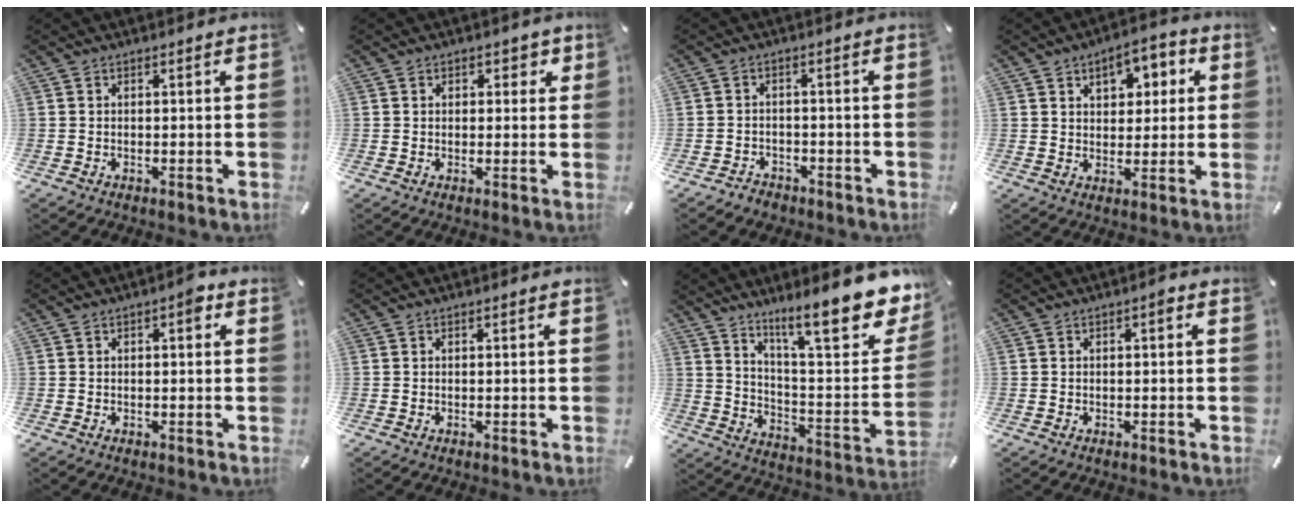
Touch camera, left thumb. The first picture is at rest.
{"total": 2.2, "force": [0.8, 1.7, 1.1], "torque": [0.001, -0.003, 0.005]}
{"total": 2.4, "force": [-1.8, 1.6, 0.4], "torque": [-0.007, 0.010, -0.039]}
{"total": 7.4, "force": [3.2, 5.4, 4.0], "torque": [-0.046, -0.010, 0.048]}
{"total": 3.1, "force": [0.7, 1.4, 2.7], "torque": [-0.033, 0.001, 0.004]}
{"total": 0.0}
{"total": 20.6, "force": [15.3, 5.3, 12.8], "torque": [-0.188, -0.119, 0.248]}
{"total": 1.6, "force": [0.1, 0.7, 1.5], "torque": [-0.022, 0.004, -0.002]}